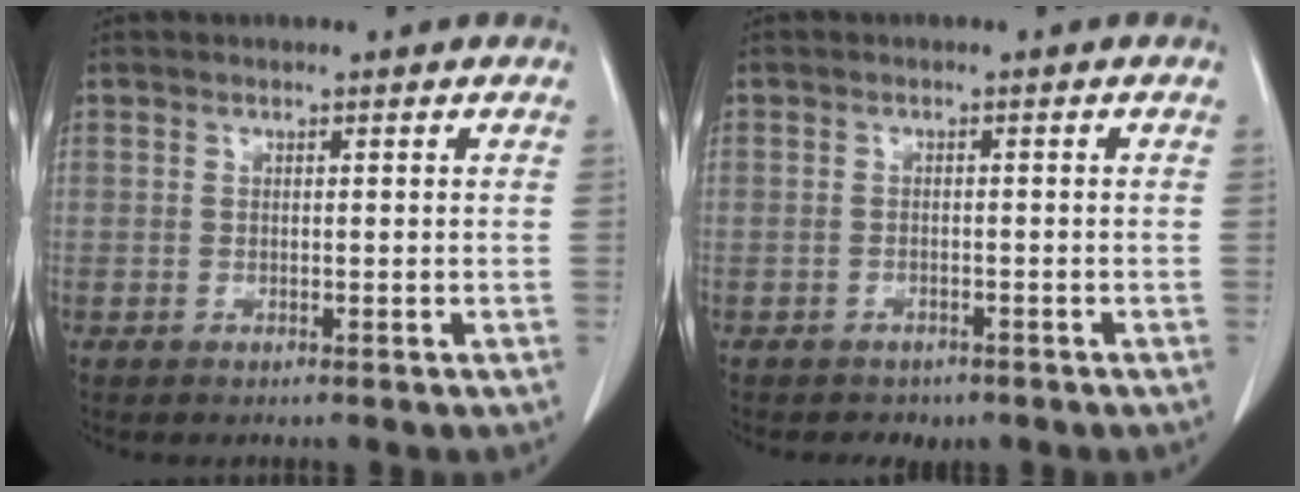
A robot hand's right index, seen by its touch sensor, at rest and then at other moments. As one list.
[{"total": 2.7, "force": [-2.0, 1.7, 0.6], "torque": [-0.013, 0.003, -0.022]}]